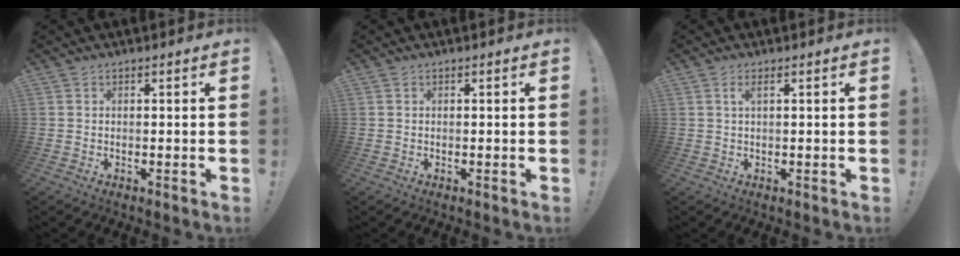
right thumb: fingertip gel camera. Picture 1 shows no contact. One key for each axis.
{"total": 0.0}
{"total": 1.8, "fx": 0.6, "fy": 0.0, "fz": 1.7, "tx": -0.026, "ty": -0.001, "tz": 0.008}